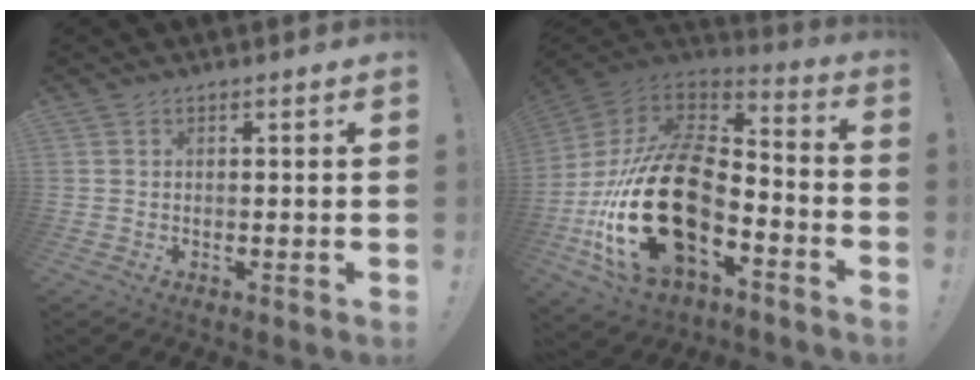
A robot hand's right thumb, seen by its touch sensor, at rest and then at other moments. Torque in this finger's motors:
{"motor_torque": [3.24, 1.77, 2.52, -0.25, 1.05]}